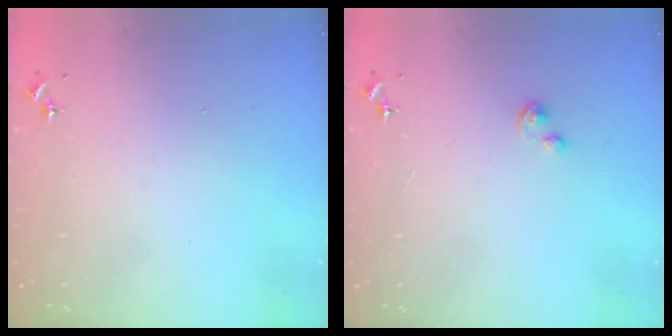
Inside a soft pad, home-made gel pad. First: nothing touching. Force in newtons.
{"total": 2.1, "press": 2.0, "slide": 0.5}